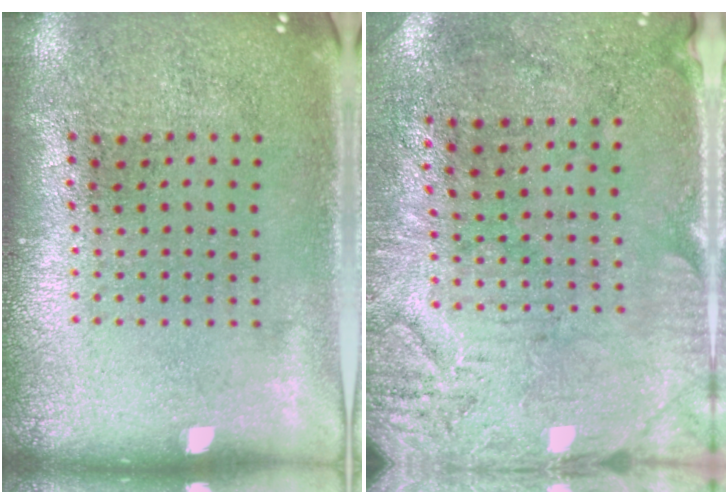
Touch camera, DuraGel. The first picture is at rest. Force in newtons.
{"total": 3.0, "press": 2.5, "slide": 1.8}